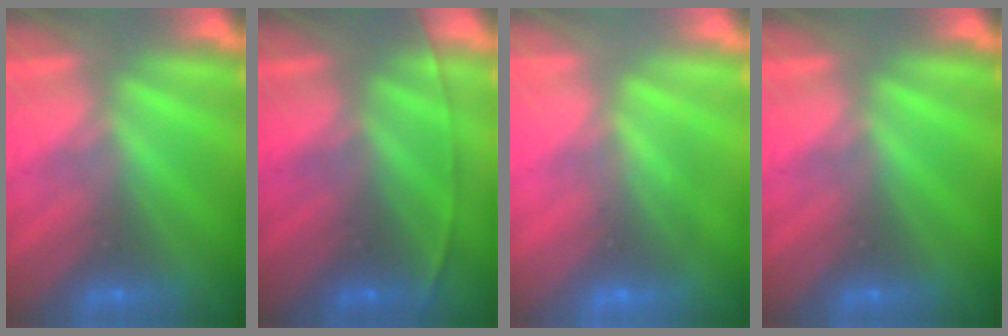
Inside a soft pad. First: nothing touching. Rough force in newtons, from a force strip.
{"total": 1.6}
{"total": 2.7}
{"total": 0.0}